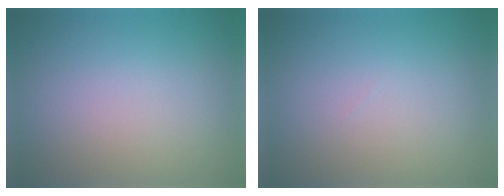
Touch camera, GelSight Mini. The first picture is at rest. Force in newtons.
{"total": 0.0}